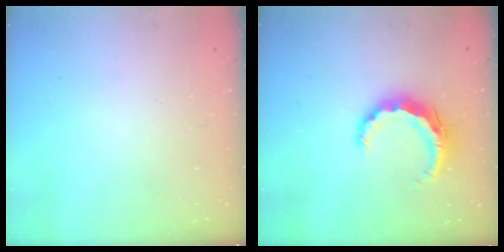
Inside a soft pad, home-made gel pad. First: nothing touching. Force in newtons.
{"total": 8.6, "press": 8.5, "slide": 1.4}